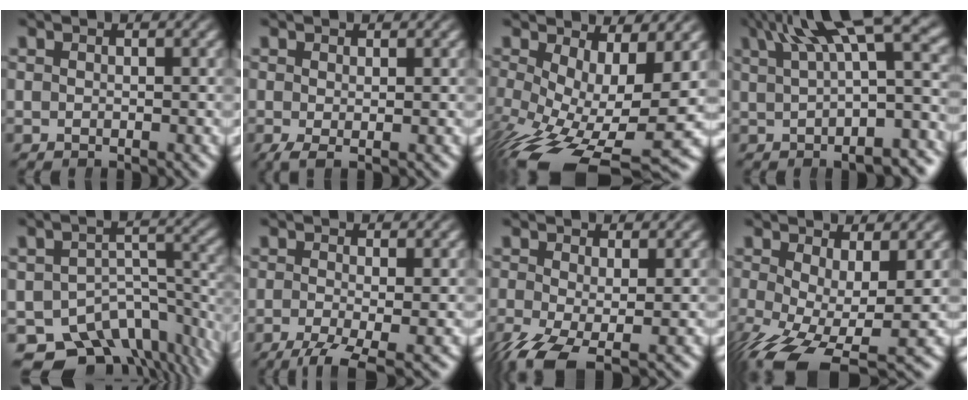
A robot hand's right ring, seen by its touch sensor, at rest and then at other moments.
{"total": 1.1, "force": [-0.4, 0.0, 1.0], "torque": [-0.020, -0.015, 0.000]}
{"total": 10.7, "force": [-4.3, 5.2, 8.3], "torque": [-0.160, -0.072, -0.027]}
{"total": 7.8, "force": [1.7, 2.2, 7.3], "torque": [-0.087, 0.019, 0.028]}
{"total": 13.5, "force": [-9.4, 7.8, 5.8], "torque": [-0.071, -0.035, -0.137]}
{"total": 4.5, "force": [-3.0, 1.7, 3.0], "torque": [-0.057, -0.025, -0.038]}
{"total": 4.2, "force": [-2.5, 1.8, 2.9], "torque": [-0.077, -0.042, -0.021]}
{"total": 6.7, "force": [-4.0, 3.0, 4.4], "torque": [-0.104, -0.062, -0.034]}